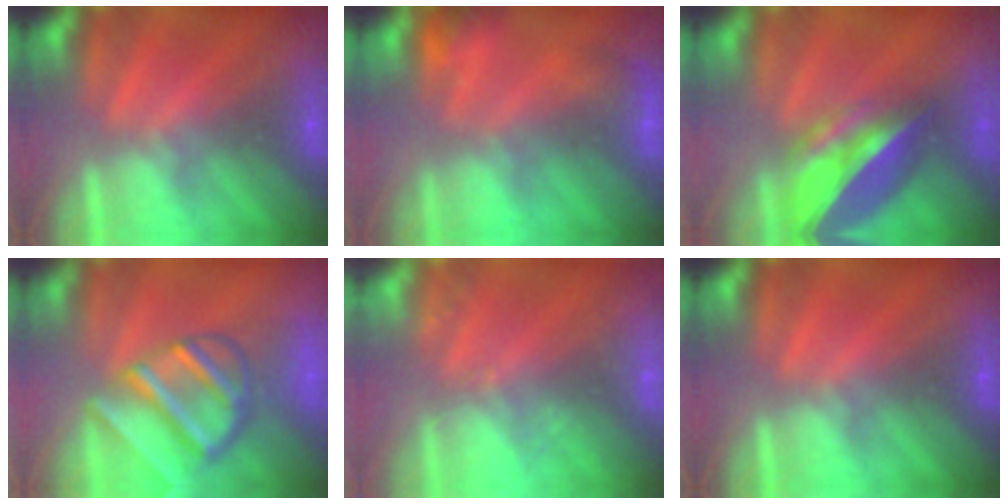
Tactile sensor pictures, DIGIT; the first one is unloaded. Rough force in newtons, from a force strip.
{"total": 4.8}
{"total": 7.1}
{"total": 6.9}
{"total": 2.4}
{"total": 0.0}